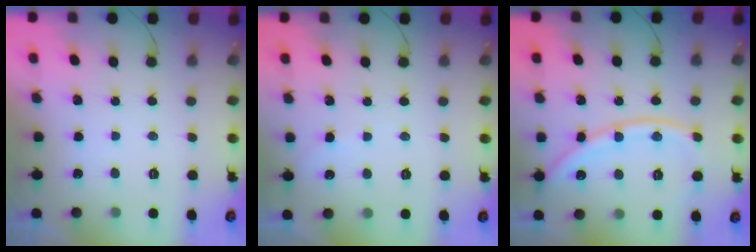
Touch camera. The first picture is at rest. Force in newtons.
{"total": 1.3, "press": 1.3, "slide": 0.2}
{"total": 12.0, "press": 11.8, "slide": 1.6}